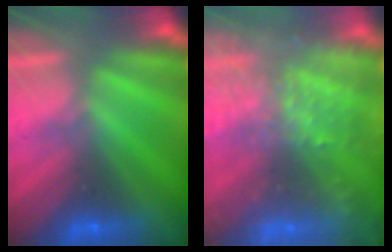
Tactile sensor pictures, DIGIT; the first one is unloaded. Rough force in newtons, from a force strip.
{"total": 5.9}